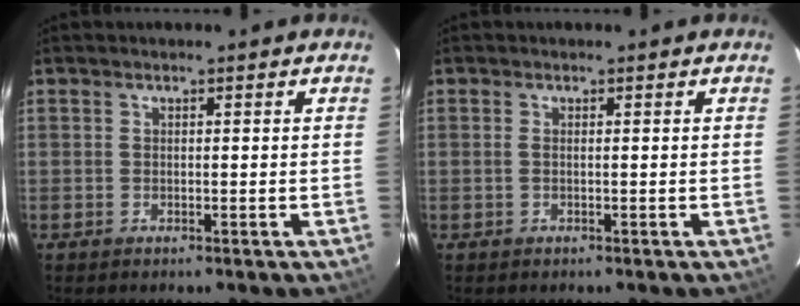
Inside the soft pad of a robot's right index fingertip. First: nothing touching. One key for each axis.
{"total": 0.5, "fx": 0.0, "fy": -0.1, "fz": 0.5, "tx": -0.012, "ty": 0.001, "tz": -0.002}